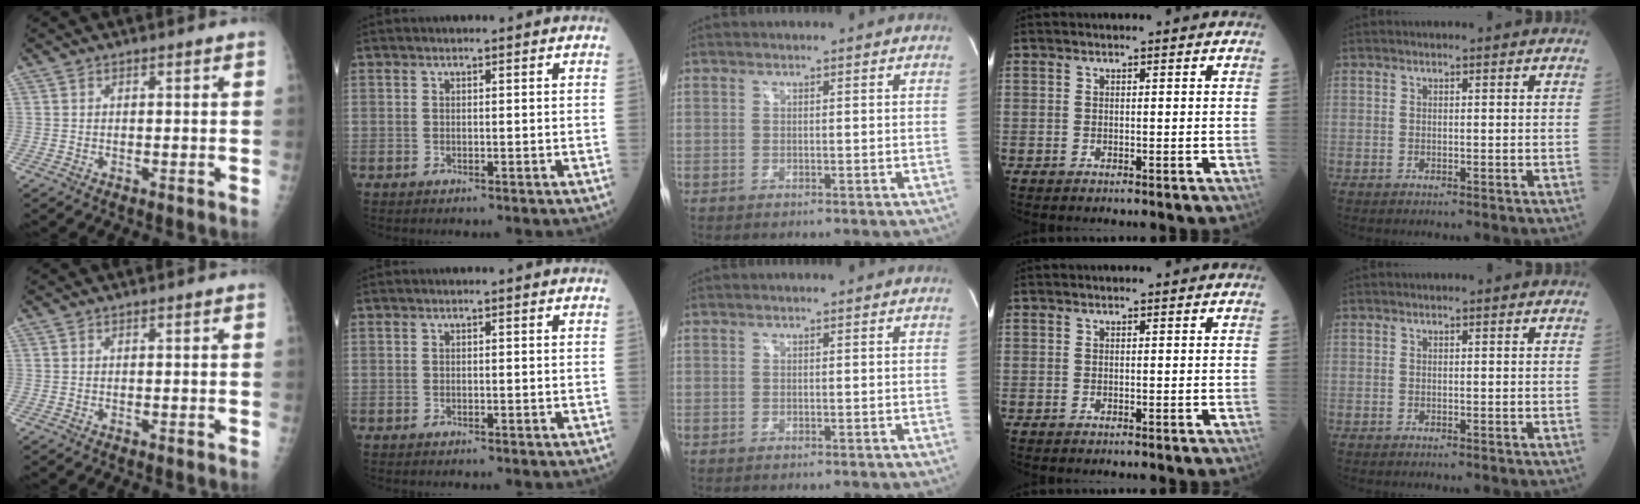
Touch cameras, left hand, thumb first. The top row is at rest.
{}